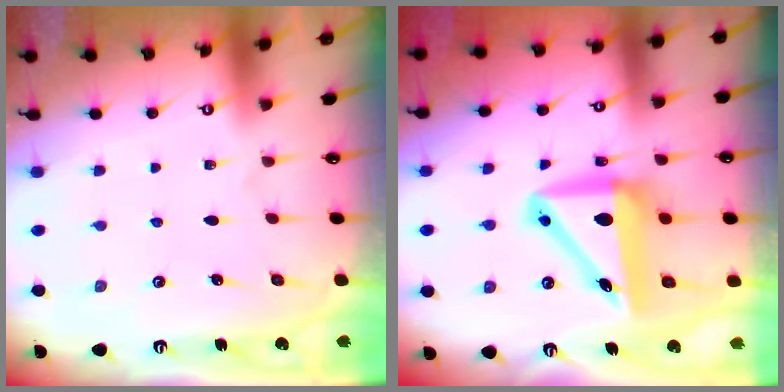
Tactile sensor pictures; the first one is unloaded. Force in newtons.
{"total": 12.1, "press": 11.6, "slide": 3.2}